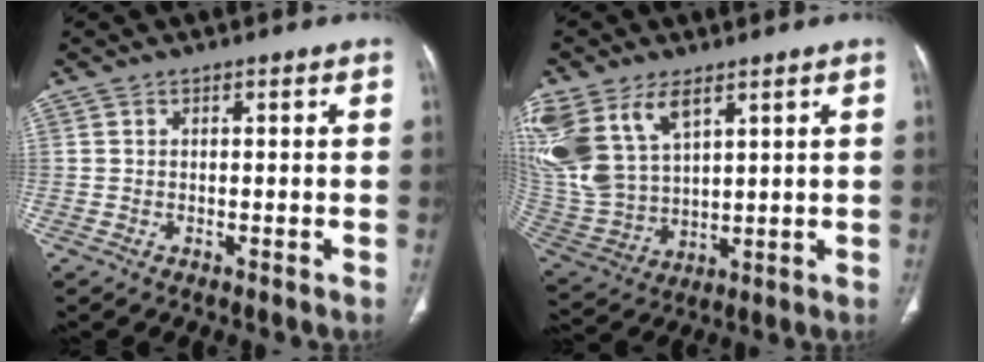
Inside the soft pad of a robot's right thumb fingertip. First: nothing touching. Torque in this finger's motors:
{"motor_torque": [-0.27, 0.92, 1.13, 1.16, 0.25]}